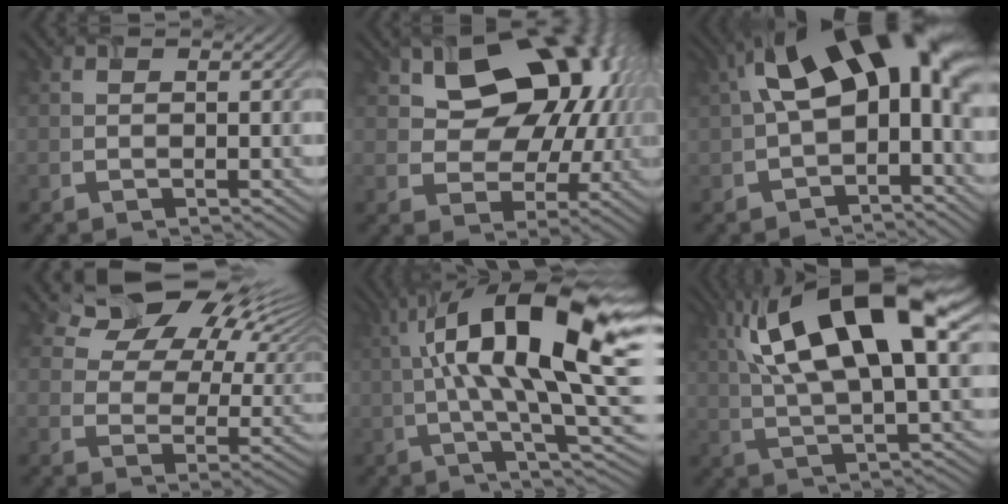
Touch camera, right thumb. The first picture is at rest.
{"total": 16.6, "force": [5.8, 11.4, 10.6], "torque": [-0.160, 0.035, 0.100]}
{"total": 15.2, "force": [2.9, 7.6, 12.9], "torque": [-0.196, 0.019, 0.044]}
{"total": 12.8, "force": [8.5, 7.0, 6.6], "torque": [-0.120, 0.012, 0.144]}
{"total": 18.2, "force": [3.8, 4.6, 17.2], "torque": [-0.303, 0.031, 0.078]}
{"total": 17.1, "force": [6.6, 5.5, 14.8], "torque": [-0.288, 0.025, 0.113]}